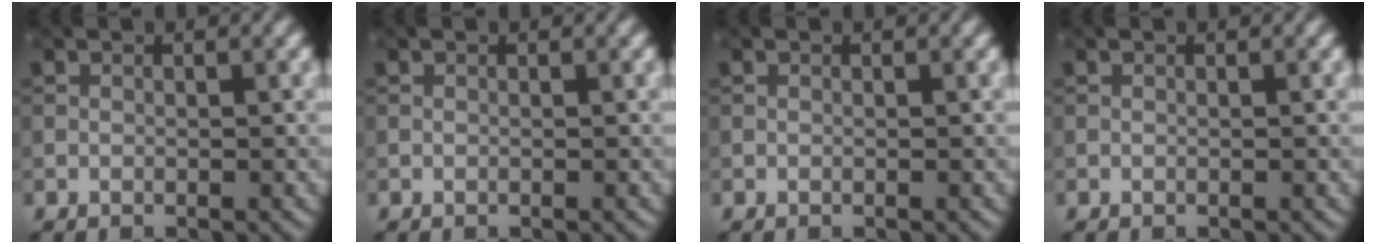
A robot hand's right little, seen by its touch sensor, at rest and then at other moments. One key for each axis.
{"total": 0.0}
{"total": 0.0}
{"total": 0.0}